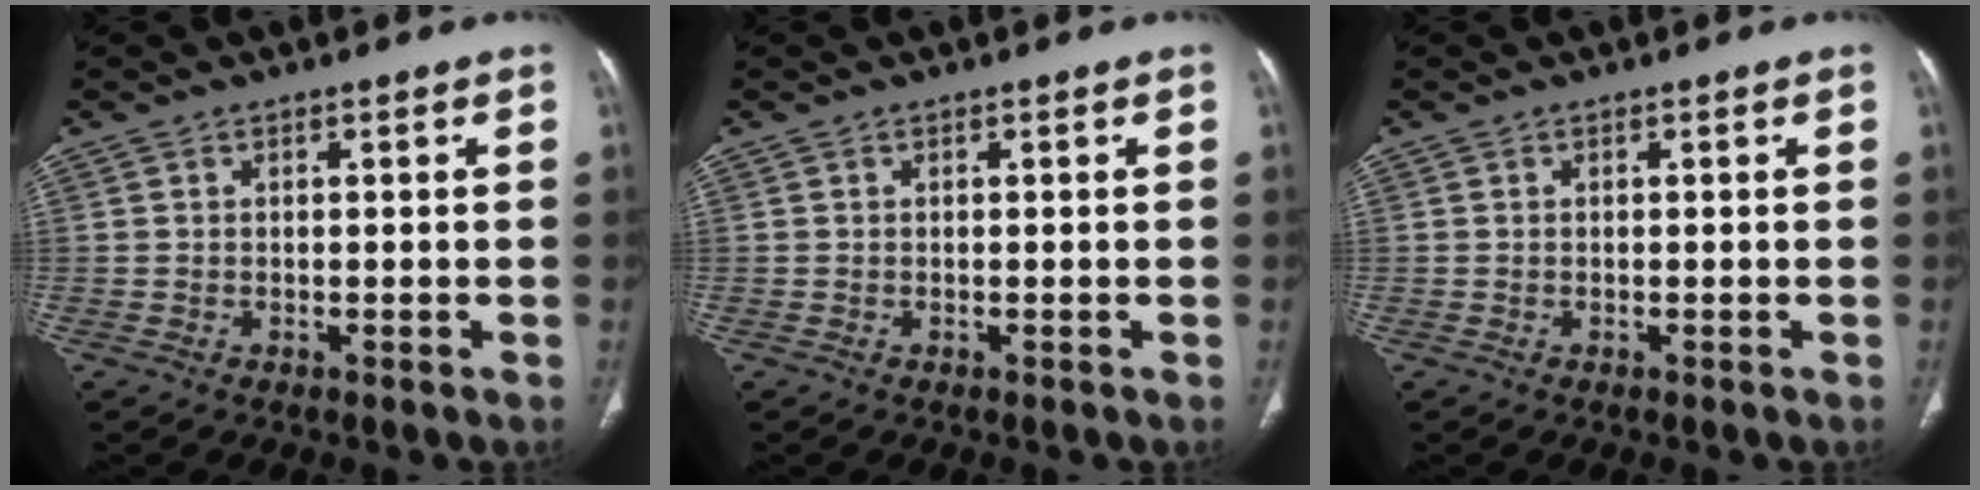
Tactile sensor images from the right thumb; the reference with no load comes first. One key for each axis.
{"total": 0.0}
{"total": 0.0}